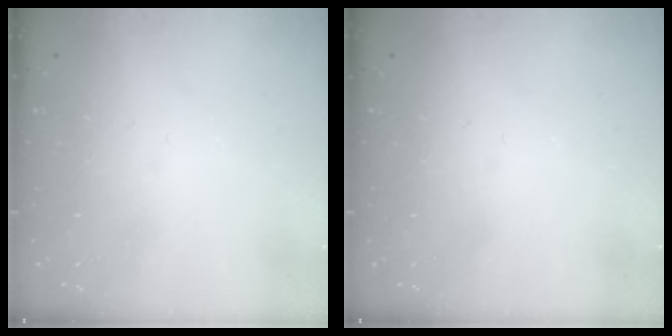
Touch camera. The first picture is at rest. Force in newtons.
{"total": 0.0}